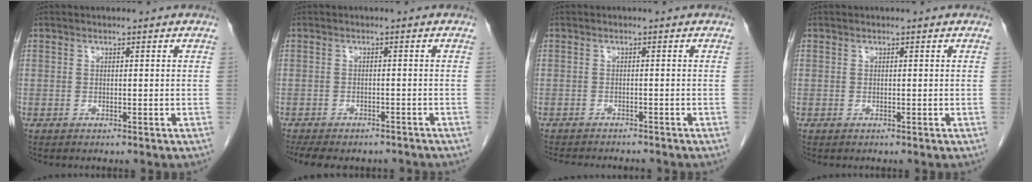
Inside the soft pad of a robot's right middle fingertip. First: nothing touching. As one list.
[{"total": 10.1, "force": [-8.5, 3.7, 3.8], "torque": [-0.076, -0.002, -0.109]}, {"total": 7.3, "force": [-6.7, 1.4, 2.5], "torque": [-0.038, -0.008, -0.091]}, {"total": 0.0}]